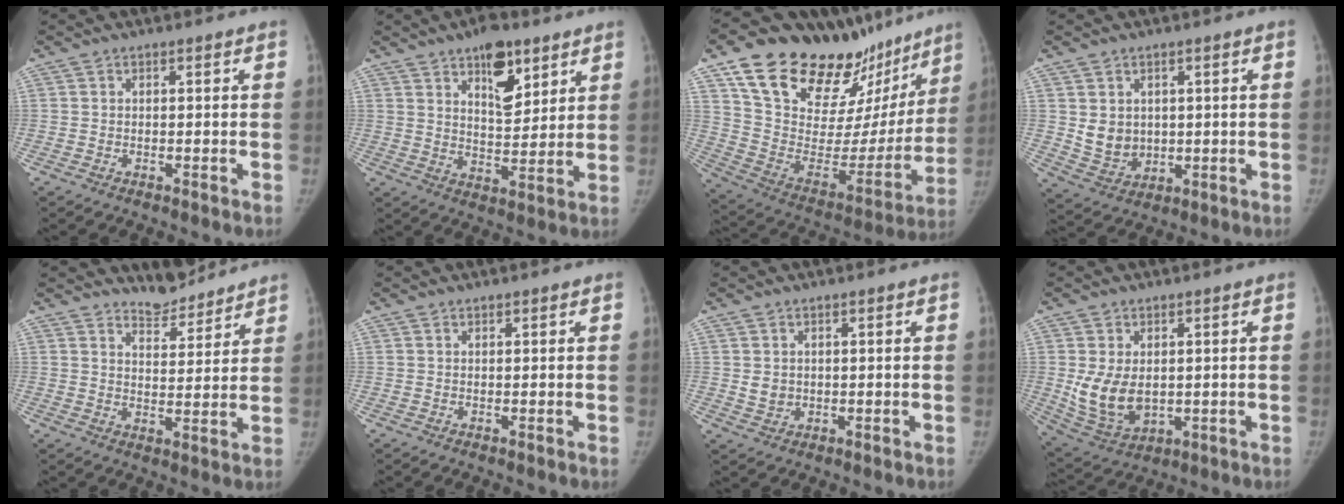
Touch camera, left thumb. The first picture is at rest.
{"total": 11.0, "force": [6.5, 5.2, 7.2], "torque": [-0.081, -0.040, 0.106]}
{"total": 33.6, "force": [23.9, 15.8, 17.6], "torque": [-0.245, -0.074, 0.366]}
{"total": 6.2, "force": [1.4, 5.3, 3.1], "torque": [-0.033, -0.019, 0.046]}
{"total": 6.3, "force": [6.1, 1.5, 0.5], "torque": [0.007, -0.053, 0.102]}
{"total": 0.6, "force": [0.6, 0.2, 0.2], "torque": [-0.004, -0.004, 0.010]}
{"total": 2.6, "force": [0.8, 2.2, 1.1], "torque": [-0.012, -0.010, 0.024]}
{"total": 9.7, "force": [0.6, 6.7, 7.0], "torque": [-0.117, -0.019, 0.033]}